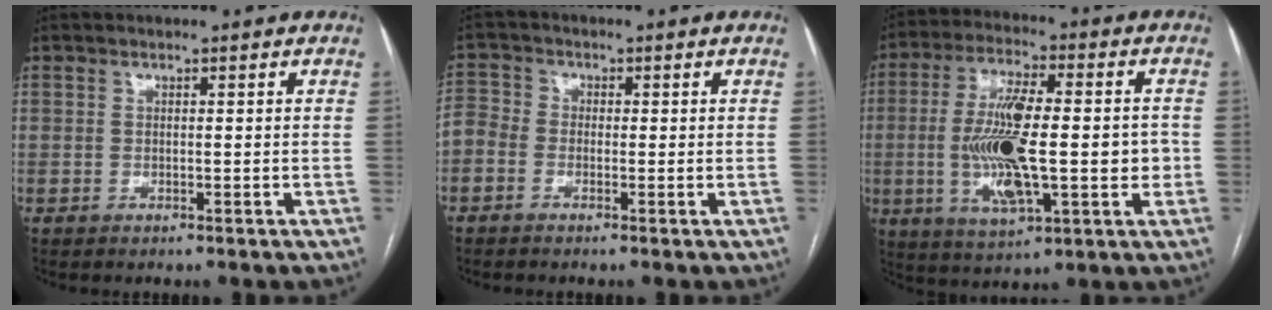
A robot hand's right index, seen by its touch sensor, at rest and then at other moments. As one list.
[{"total": 4.4, "force": [-1.3, 3.6, 2.1], "torque": [-0.061, 0.017, -0.033]}, {"total": 16.3, "force": [-1.7, 4.9, 15.4], "torque": [-0.290, 0.011, -0.021]}]